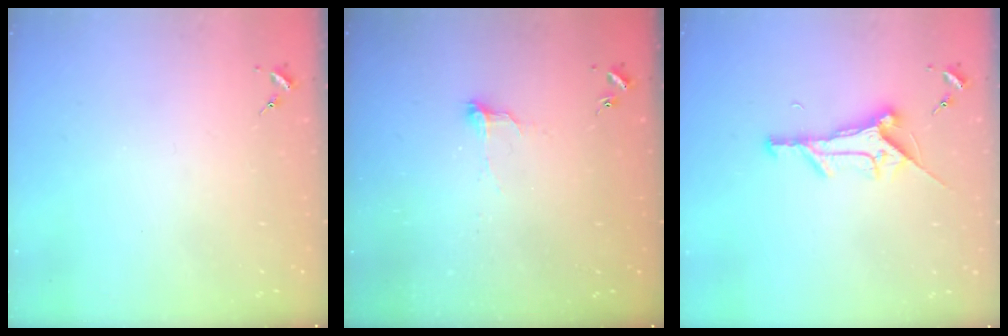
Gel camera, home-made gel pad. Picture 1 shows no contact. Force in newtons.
{"total": 6.6, "press": 6.6, "slide": 0.5}
{"total": 11.3, "press": 11.3, "slide": 0.6}